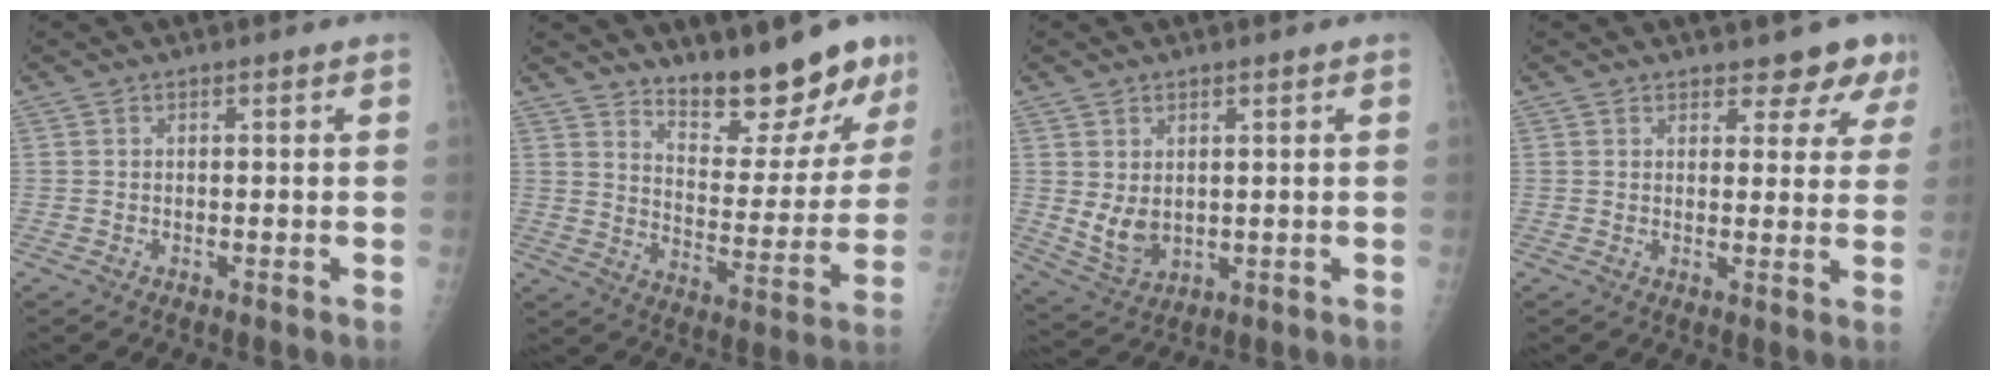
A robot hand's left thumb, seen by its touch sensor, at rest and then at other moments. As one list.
[{"total": 15.7, "force": [12.4, 4.7, 8.3], "torque": [-0.068, -0.101, 0.192]}, {"total": 6.0, "force": [0.8, 4.1, 4.3], "torque": [-0.067, -0.015, 0.033]}, {"total": 6.1, "force": [4.9, 2.9, 2.2], "torque": [0.010, -0.027, 0.049]}]